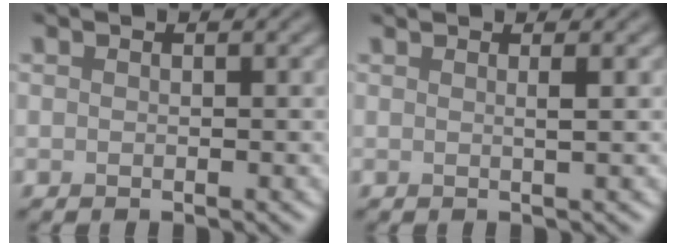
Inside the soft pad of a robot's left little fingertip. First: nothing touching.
{"total": 1.4, "force": [0.4, 0.5, 1.3], "torque": [-0.015, 0.003, -0.003]}